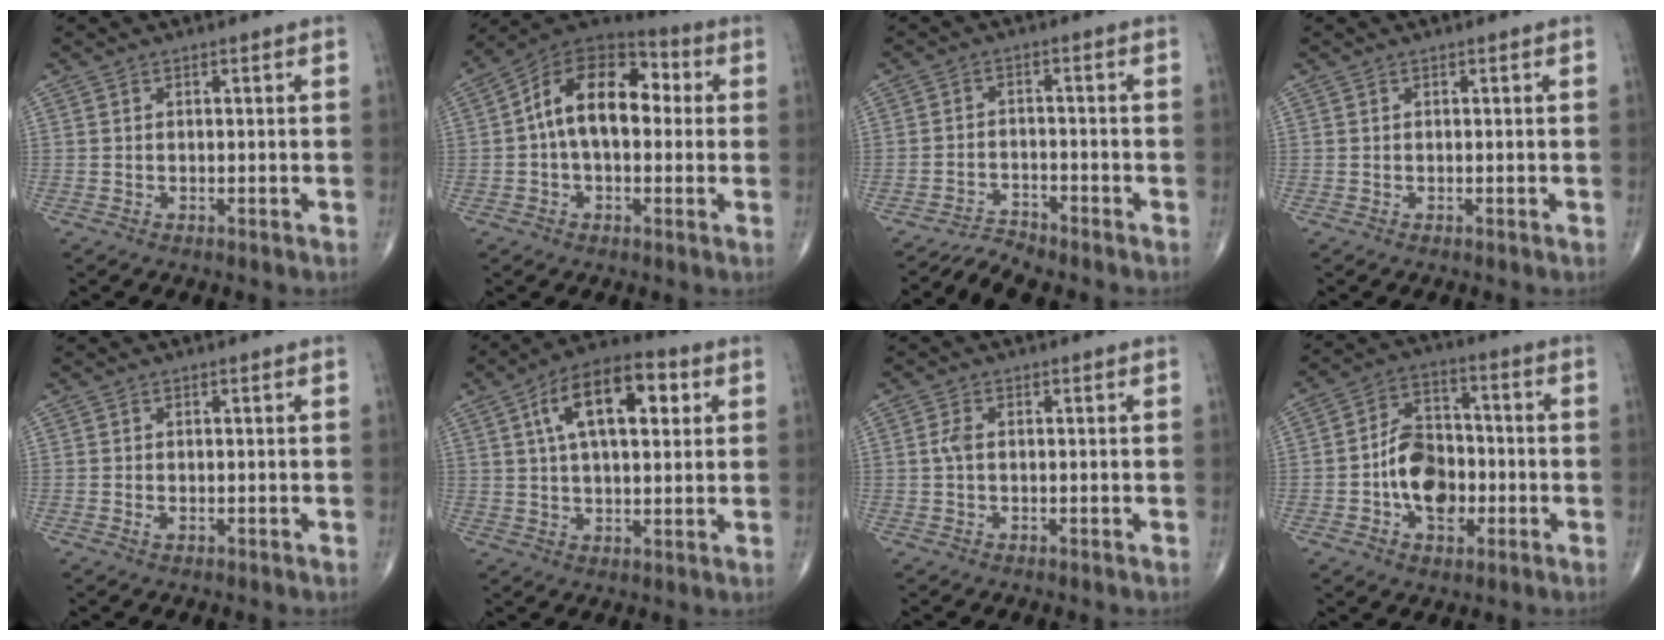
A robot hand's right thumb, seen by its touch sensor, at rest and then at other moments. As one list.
[{"total": 15.7, "force": [1.3, 9.5, 12.4], "torque": [-0.179, 0.043, 0.009]}, {"total": 3.4, "force": [-3.4, 0.0, -0.2], "torque": [-0.003, 0.017, -0.062]}, {"total": 0.0}, {"total": 0.8, "force": [-0.2, 0.5, 0.6], "torque": [-0.012, 0.000, -0.003]}, {"total": 15.3, "force": [4.8, 7.2, 12.6], "torque": [-0.192, 0.012, 0.073]}, {"total": 1.8, "force": [0.1, 1.0, 1.5], "torque": [-0.035, 0.002, -0.001]}, {"total": 12.0, "force": [-2.5, 8.2, 8.4], "torque": [-0.109, 0.029, -0.048]}]